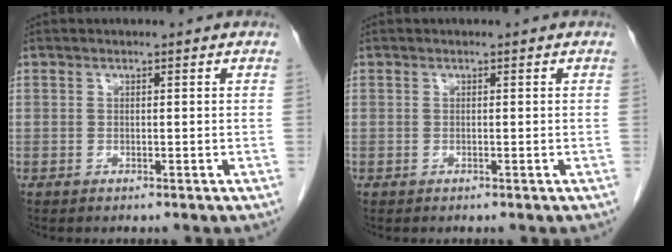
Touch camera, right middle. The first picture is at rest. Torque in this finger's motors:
{"motor_torque": [0.18, -0.02, 0.02, 0.00]}